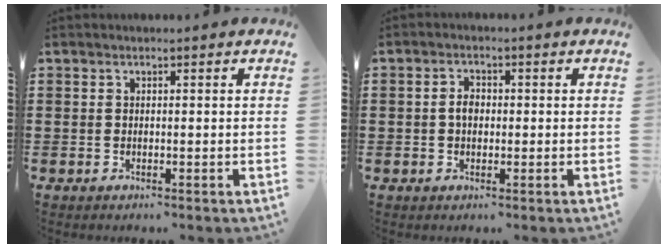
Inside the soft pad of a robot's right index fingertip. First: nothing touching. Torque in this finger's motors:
{"motor_torque": [0.57, -0.14, 0.24, 0.06]}